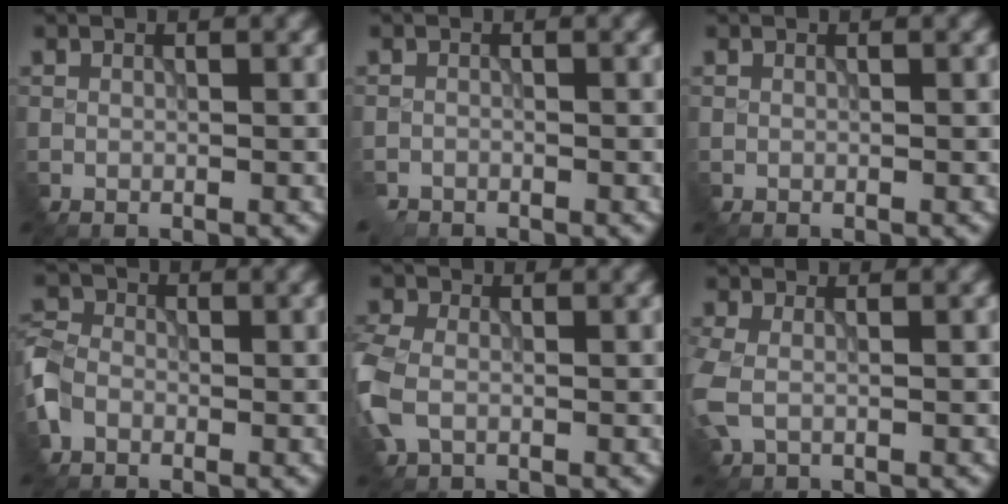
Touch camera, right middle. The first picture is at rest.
{"total": 2.1, "force": [-2.1, 0.1, 0.0], "torque": [-0.015, -0.004, -0.039]}
{"total": 0.0}
{"total": 3.6, "force": [-1.8, 2.7, 1.6], "torque": [-0.048, 0.007, -0.054]}
{"total": 4.1, "force": [-0.9, 3.0, 2.7], "torque": [-0.088, -0.001, -0.029]}
{"total": 2.4, "force": [-0.1, 1.4, 2.0], "torque": [-0.067, -0.003, -0.008]}